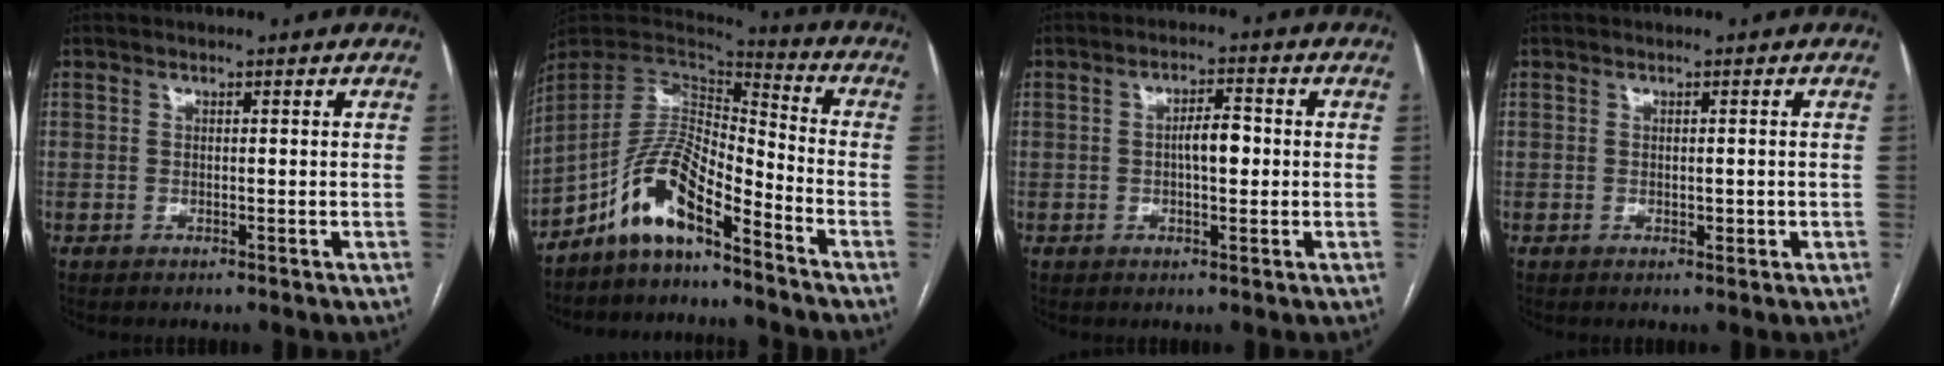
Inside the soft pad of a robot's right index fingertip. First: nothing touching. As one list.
[{"total": 10.9, "force": [-7.7, 2.7, 7.2], "torque": [-0.144, 0.027, -0.143]}, {"total": 4.1, "force": [-0.1, 1.4, 3.8], "torque": [-0.064, 0.009, -0.001]}, {"total": 1.1, "force": [-0.2, 0.6, 0.9], "torque": [-0.012, -0.001, 0.001]}]